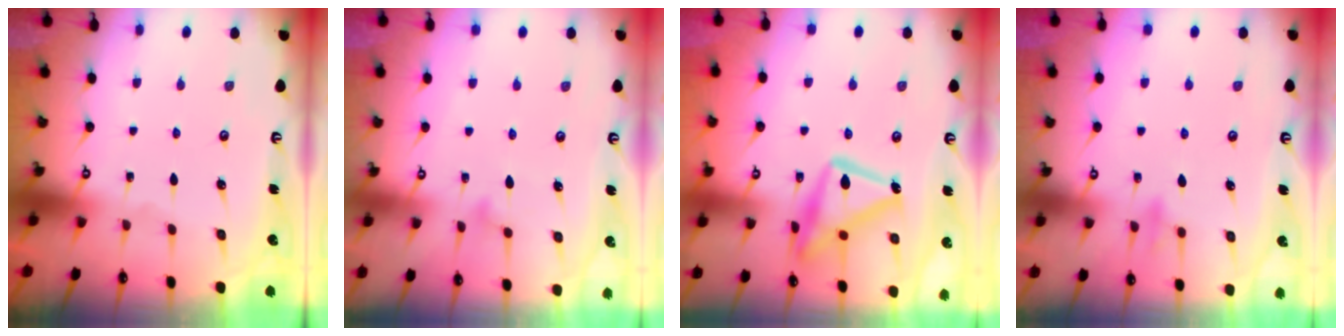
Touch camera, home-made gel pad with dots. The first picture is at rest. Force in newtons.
{"total": 9.1, "press": 9.1, "slide": 0.5}
{"total": 18.9, "press": 18.9, "slide": 1.2}
{"total": 8.6, "press": 8.5, "slide": 1.6}